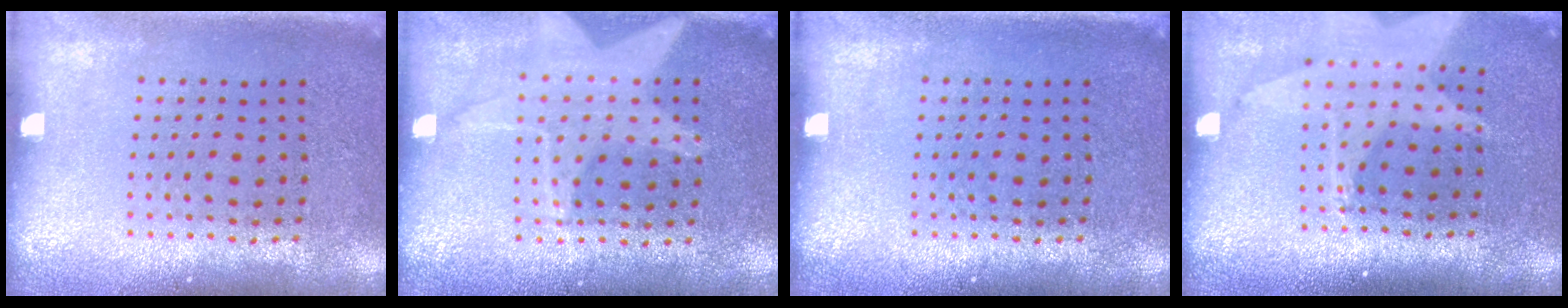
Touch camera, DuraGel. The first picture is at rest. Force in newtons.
{"total": 1.1, "press": 1.1, "slide": 0.1}
{"total": 0.0}
{"total": 2.0, "press": 1.5, "slide": 1.2}